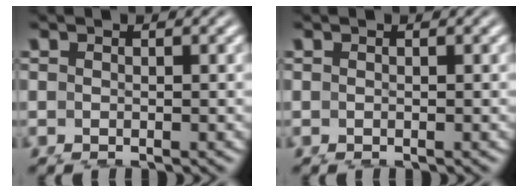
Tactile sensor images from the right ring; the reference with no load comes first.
{"total": 0.0}